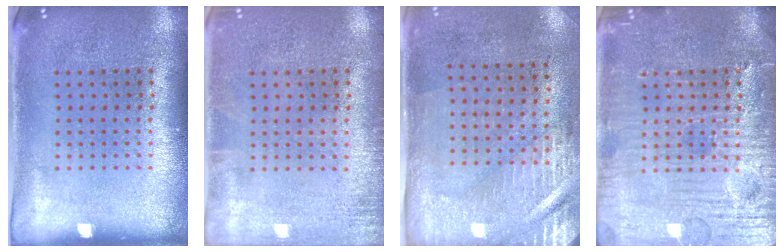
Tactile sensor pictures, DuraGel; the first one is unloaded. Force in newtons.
{"total": 1.4, "press": 1.4, "slide": 0.2}
{"total": 2.9, "press": 2.5, "slide": 1.5}
{"total": 6.1, "press": 6.1, "slide": 0.6}